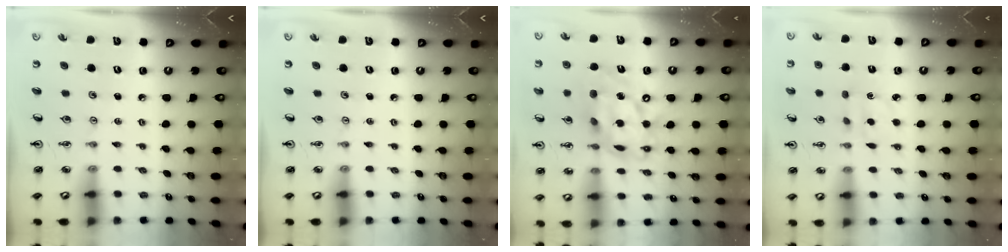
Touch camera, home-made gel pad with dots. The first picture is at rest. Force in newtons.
{"total": 0.0}
{"total": 17.4, "press": 17.4, "slide": 1.4}
{"total": 2.7, "press": 2.6, "slide": 0.4}